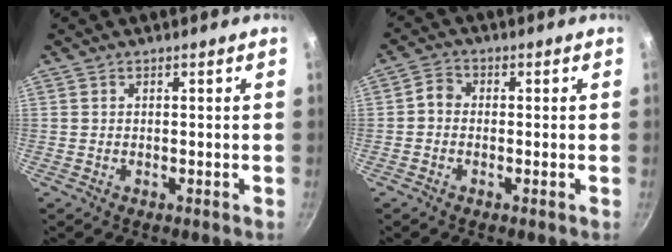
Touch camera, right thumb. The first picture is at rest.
{"total": 2.6, "force": [-0.5, 2.2, 1.3], "torque": [-0.023, 0.010, -0.021]}